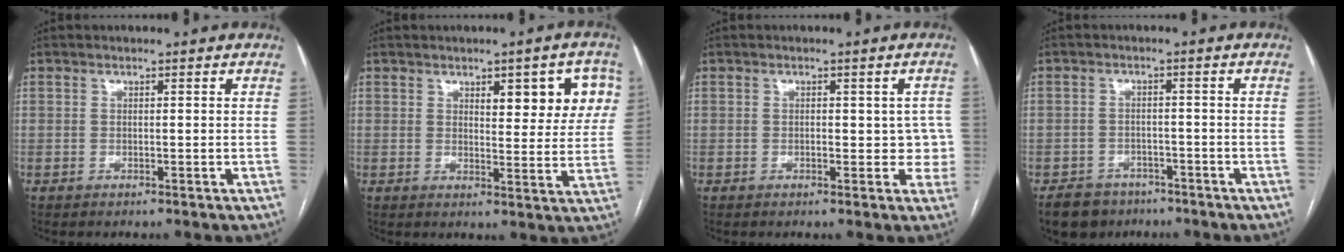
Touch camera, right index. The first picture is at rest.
{"total": 8.8, "force": [3.6, 3.1, 7.4], "torque": [-0.080, 0.010, 0.045]}
{"total": 3.7, "force": [0.0, 2.4, 2.8], "torque": [-0.010, 0.013, -0.003]}
{"total": 6.0, "force": [-4.5, 3.8, 0.9], "torque": [-0.018, 0.002, -0.071]}